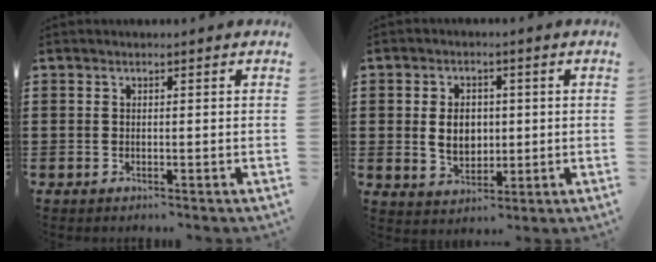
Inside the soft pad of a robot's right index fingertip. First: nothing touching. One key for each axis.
{"total": 5.3, "fx": 0.3, "fy": 3.9, "fz": 3.6, "tx": -0.061, "ty": 0.005, "tz": 0.000}